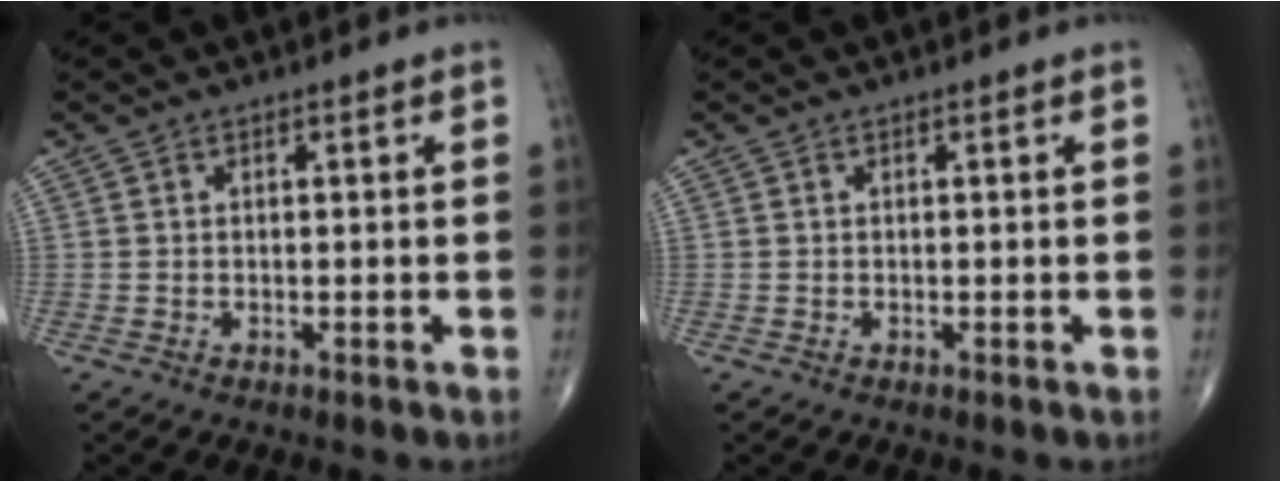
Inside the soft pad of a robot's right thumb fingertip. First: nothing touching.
{"total": 0.0}